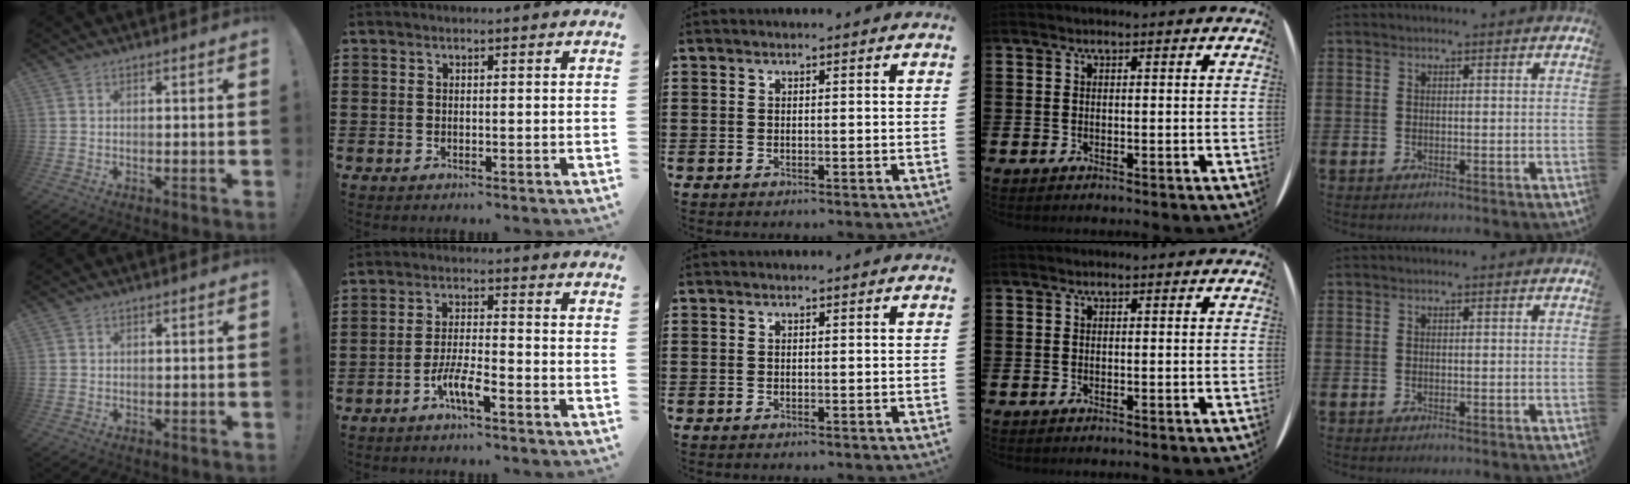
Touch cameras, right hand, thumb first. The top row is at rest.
{"thumb": {"total": 0.9, "force": [0.2, 0.9, 0.2], "torque": [-0.004, 0.002, 0.005]}, "index": {"total": 5.3, "force": [-3.2, 0.7, 4.1], "torque": [-0.096, -0.007, -0.065]}}